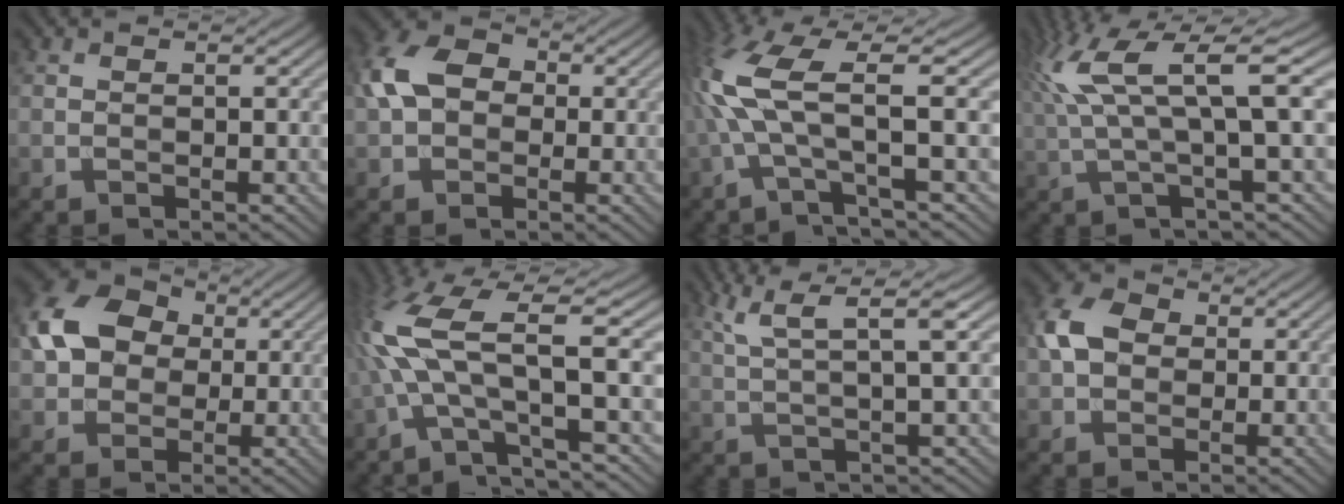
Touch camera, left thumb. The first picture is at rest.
{"total": 7.4, "force": [0.2, 5.7, 4.7], "torque": [-0.108, 0.016, -0.008]}
{"total": 9.9, "force": [0.1, 2.1, 9.7], "torque": [-0.212, 0.020, -0.014]}
{"total": 10.1, "force": [2.9, 1.9, 9.4], "torque": [-0.180, 0.025, 0.058]}
{"total": 10.6, "force": [1.5, 8.3, 6.4], "torque": [-0.144, 0.020, 0.015]}
{"total": 11.4, "force": [0.0, 2.6, 11.1], "torque": [-0.231, 0.025, -0.010]}
{"total": 6.9, "force": [3.6, 1.0, 5.8], "torque": [-0.111, 0.021, 0.066]}
{"total": 5.9, "force": [0.5, 4.8, 3.4], "torque": [-0.079, 0.012, 0.001]}